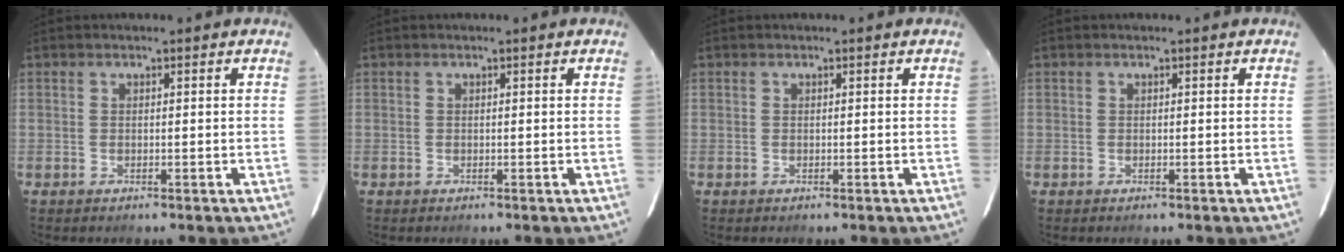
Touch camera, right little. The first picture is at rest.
{"total": 0.0}
{"total": 0.0}
{"total": 0.0}